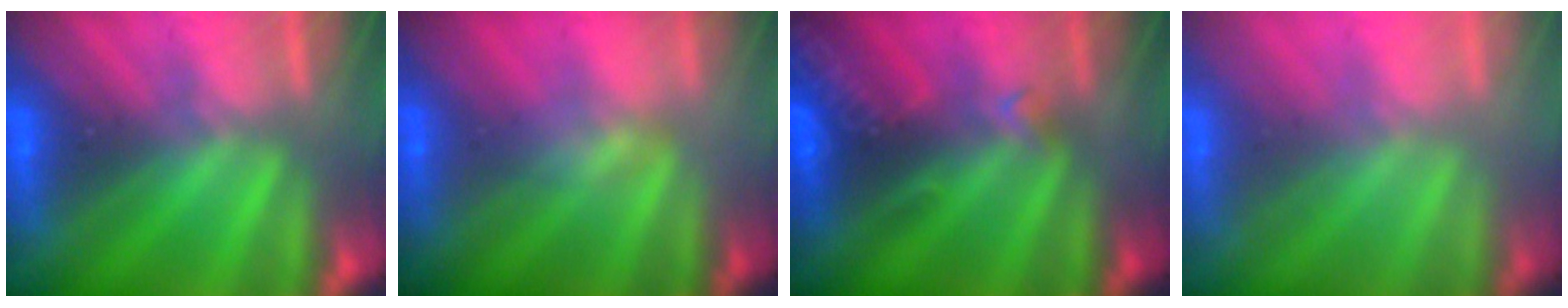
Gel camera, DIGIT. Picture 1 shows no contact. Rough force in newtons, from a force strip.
{"total": 2.4}
{"total": 2.7}
{"total": 2.2}